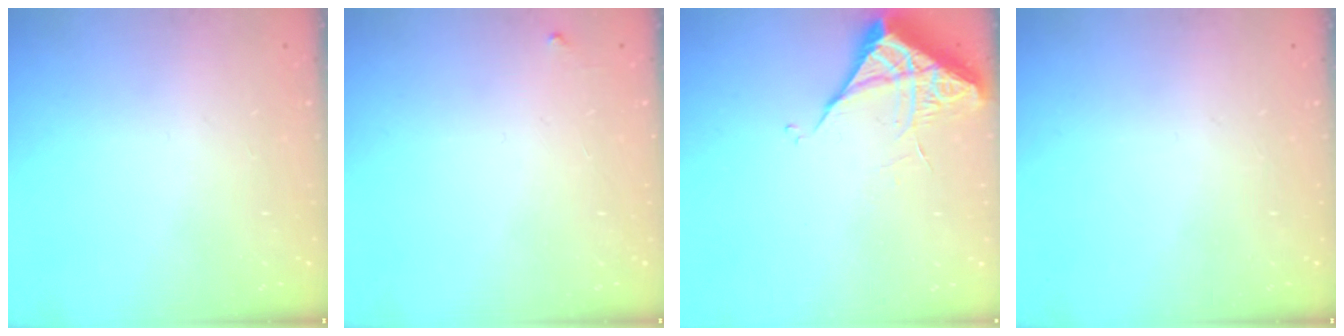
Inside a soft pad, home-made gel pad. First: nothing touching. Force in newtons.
{"total": 3.6, "press": 3.6, "slide": 0.4}
{"total": 5.8, "press": 5.8, "slide": 0.2}
{"total": 0.0}